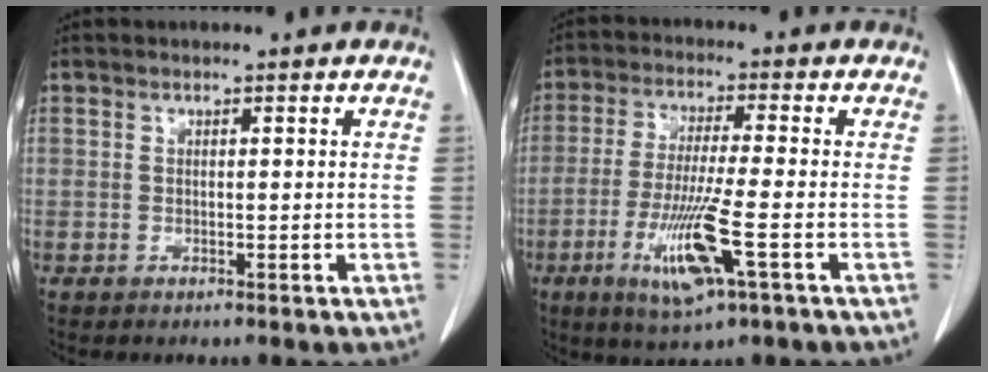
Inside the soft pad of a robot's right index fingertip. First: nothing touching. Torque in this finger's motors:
{"motor_torque": [0.43, -0.24, 0.18, 0.09]}